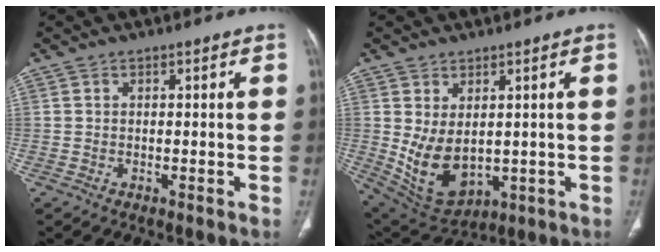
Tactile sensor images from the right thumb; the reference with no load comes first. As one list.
[{"total": 10.5, "force": [0.1, 6.6, 8.2], "torque": [-0.135, -0.011, 0.036]}]